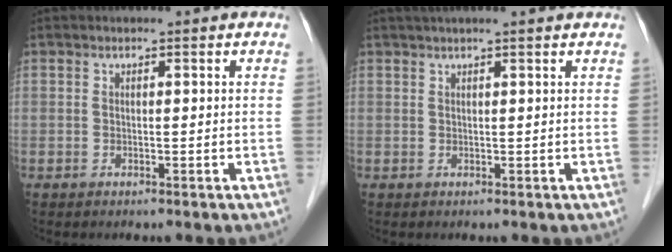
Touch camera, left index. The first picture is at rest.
{"total": 5.9, "force": [5.0, -0.5, 3.1], "torque": [-0.040, 0.032, 0.062]}